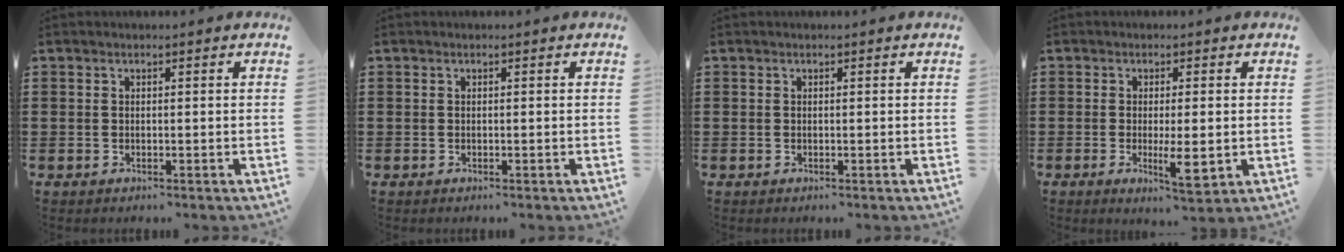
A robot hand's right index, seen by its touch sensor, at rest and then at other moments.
{"total": 0.0}
{"total": 0.0}
{"total": 5.5, "force": [-1.1, 1.3, 5.3], "torque": [-0.094, -0.011, -0.016]}